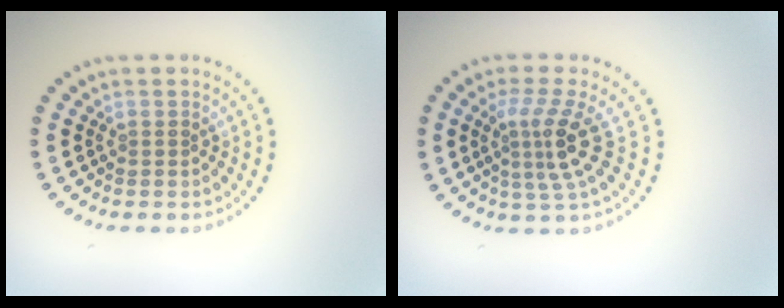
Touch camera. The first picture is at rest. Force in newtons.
{"total": 3.7, "press": 2.5, "slide": 2.8}